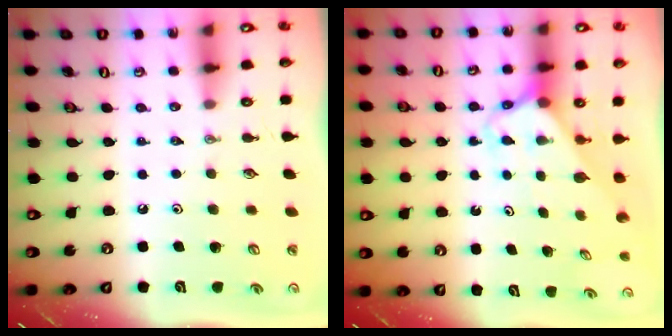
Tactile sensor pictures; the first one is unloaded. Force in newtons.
{"total": 2.7, "press": 2.7, "slide": 0.1}